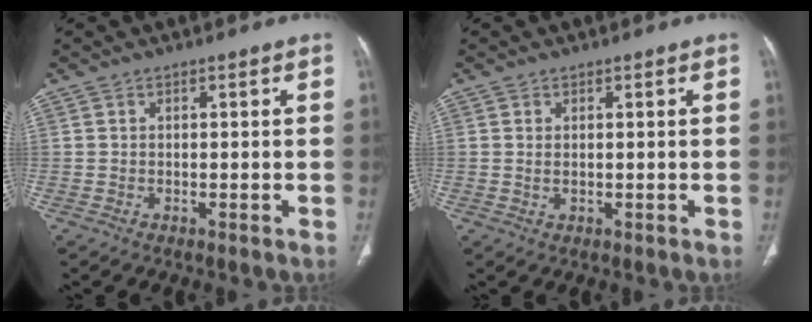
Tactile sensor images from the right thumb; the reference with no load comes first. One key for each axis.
{"total": 0.9, "fx": 0.2, "fy": 0.4, "fz": 0.8, "tx": -0.019, "ty": 0.001, "tz": 0.010}